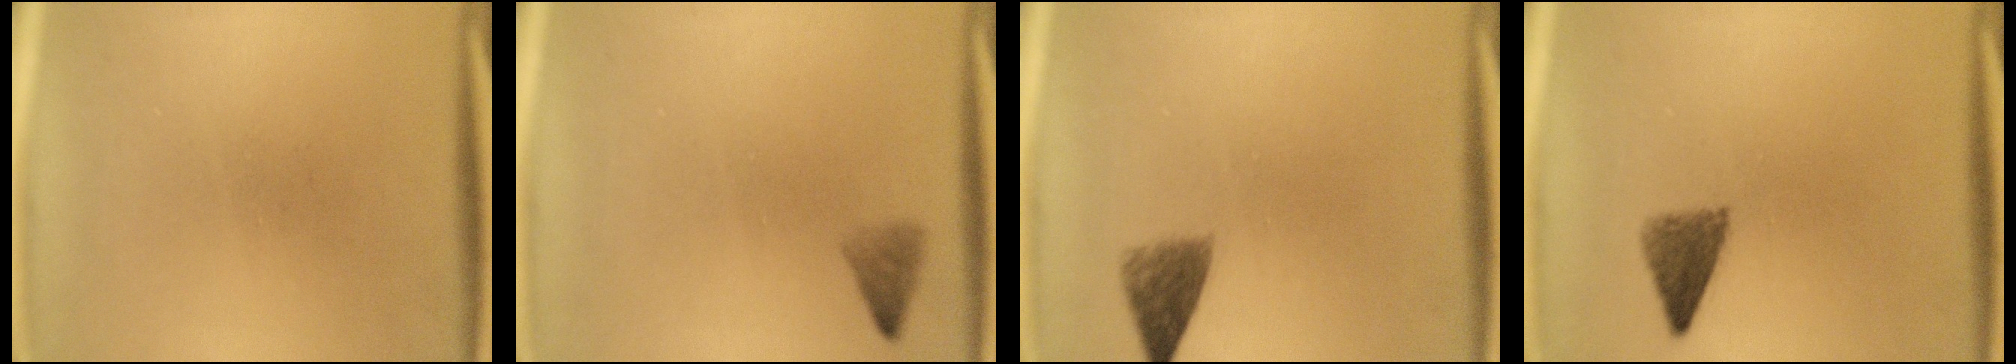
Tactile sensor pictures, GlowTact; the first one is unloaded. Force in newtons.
{"total": 1.6}
{"total": 3.4}
{"total": 3.3}